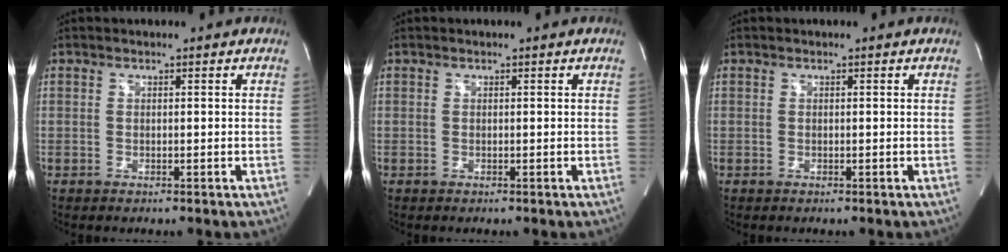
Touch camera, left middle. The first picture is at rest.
{"total": 0.0}
{"total": 0.0}